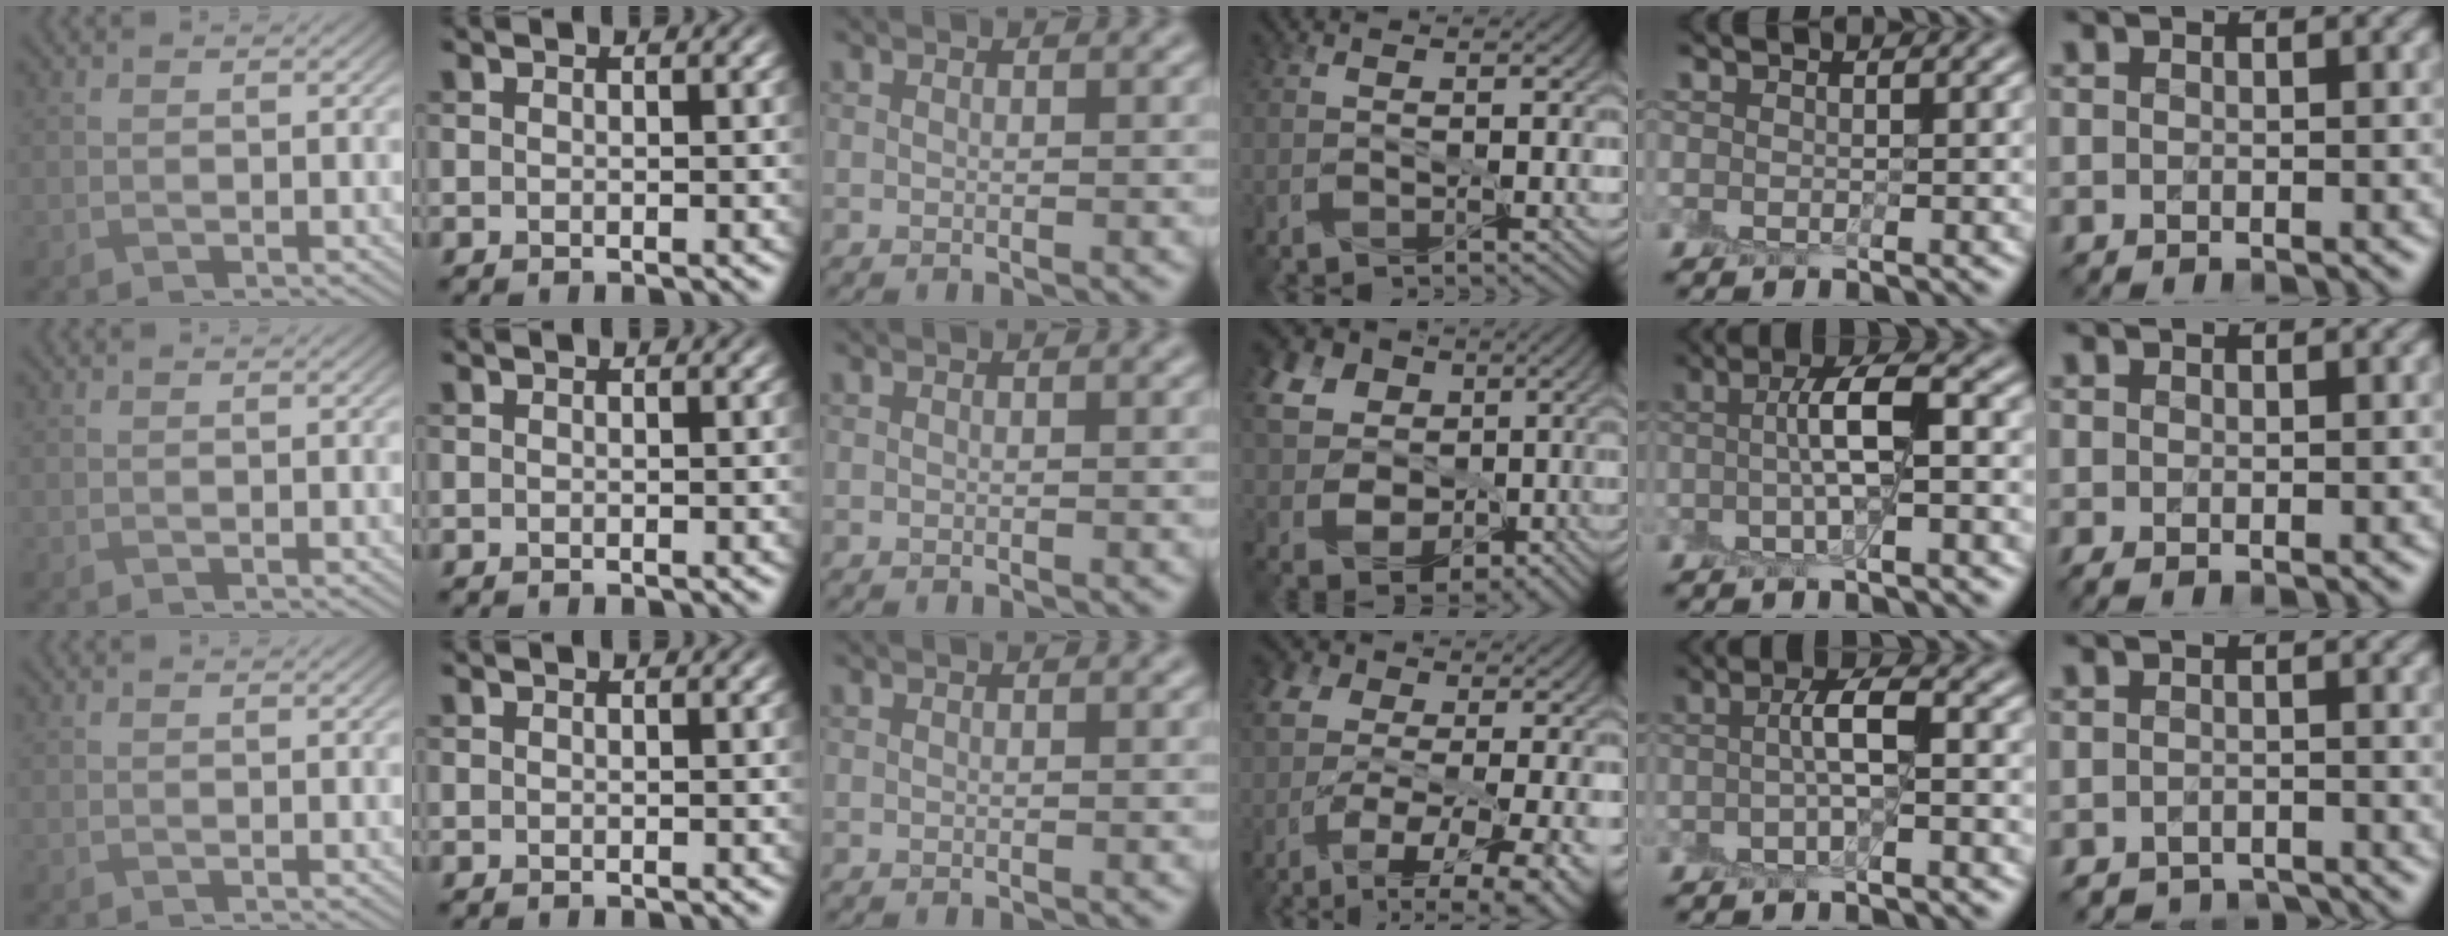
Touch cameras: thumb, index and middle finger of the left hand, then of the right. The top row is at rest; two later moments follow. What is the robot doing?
{"motion": "peel", "object": "sticky note"}